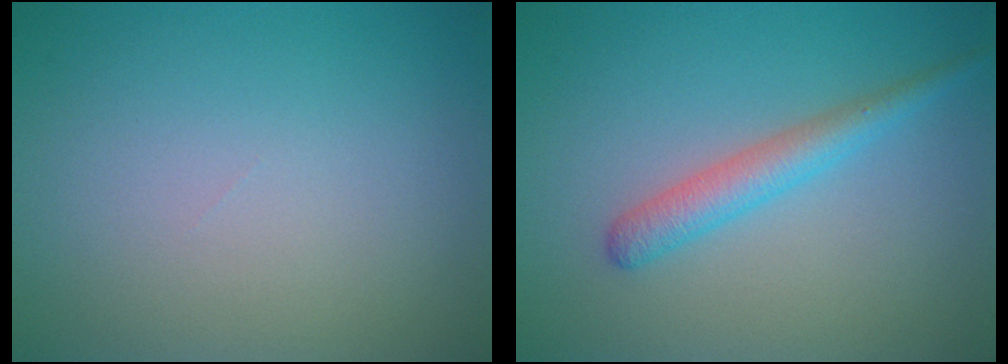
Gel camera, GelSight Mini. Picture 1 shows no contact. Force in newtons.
{"total": 2.7, "press": 2.7, "slide": 0.0}